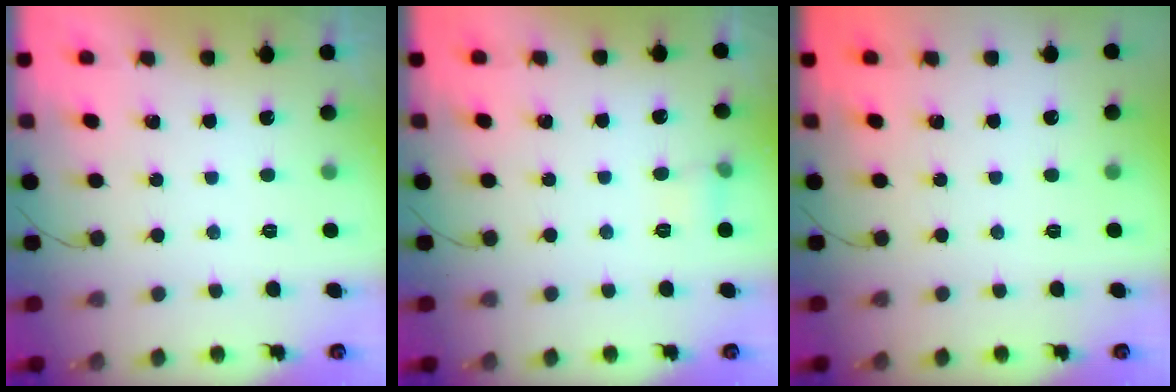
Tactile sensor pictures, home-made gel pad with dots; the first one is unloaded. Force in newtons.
{"total": 4.8, "press": 4.7, "slide": 1.2}
{"total": 0.0}